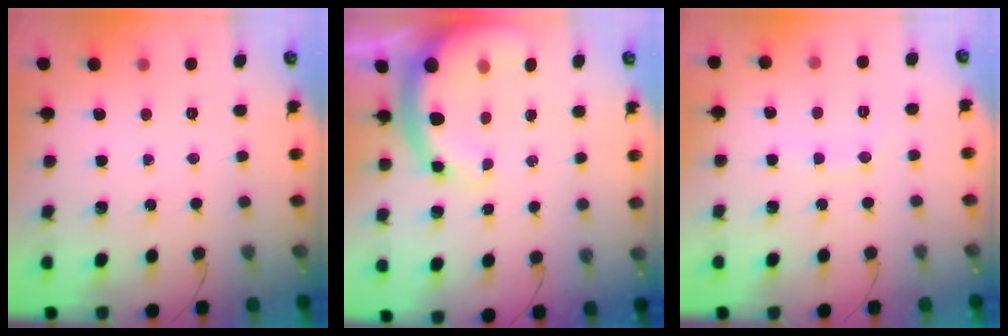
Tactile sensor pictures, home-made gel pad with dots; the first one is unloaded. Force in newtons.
{"total": 11.7, "press": 11.4, "slide": 2.6}
{"total": 5.8, "press": 5.6, "slide": 1.6}